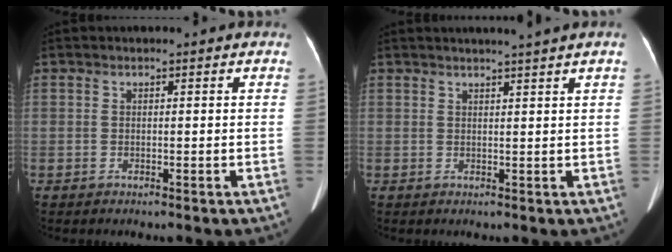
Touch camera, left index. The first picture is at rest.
{"total": 3.4, "force": [2.8, -1.0, 1.7], "torque": [-0.023, 0.003, 0.033]}